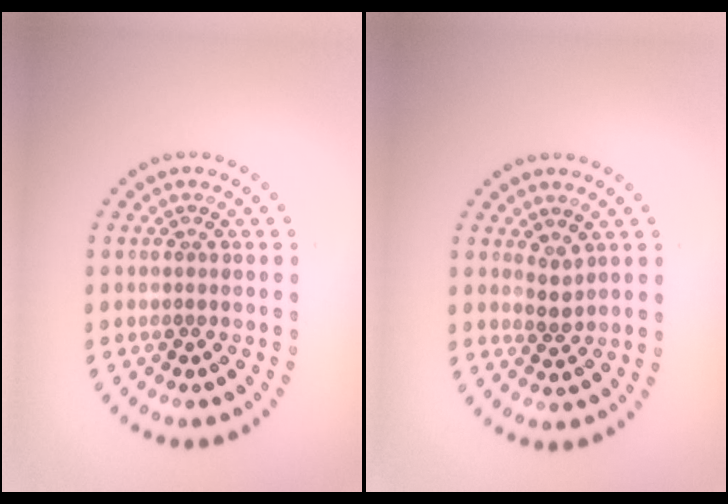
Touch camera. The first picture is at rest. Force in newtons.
{"total": 1.4, "press": 1.1, "slide": 0.8}